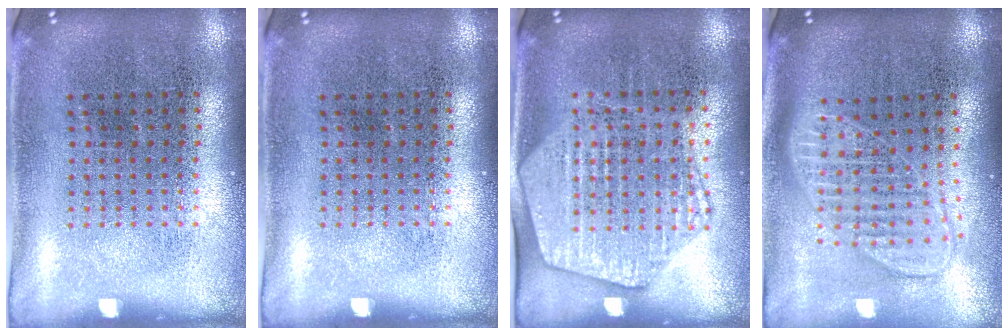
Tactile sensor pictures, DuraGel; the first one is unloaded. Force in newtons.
{"total": 0.0}
{"total": 1.9, "press": 1.8, "slide": 0.7}
{"total": 1.9, "press": 1.6, "slide": 1.1}